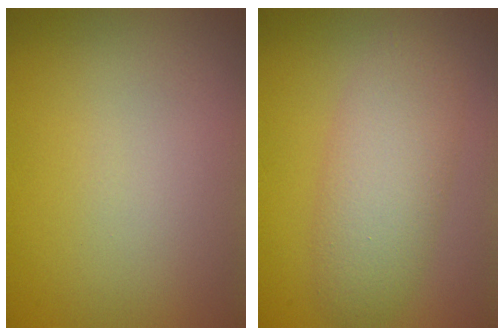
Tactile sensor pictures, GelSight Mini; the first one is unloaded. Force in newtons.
{"total": 4.7, "press": 4.7, "slide": 0.1}